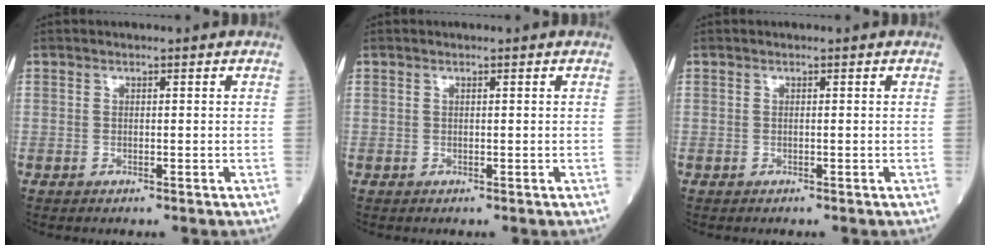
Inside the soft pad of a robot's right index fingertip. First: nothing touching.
{"total": 0.0}
{"total": 0.0}